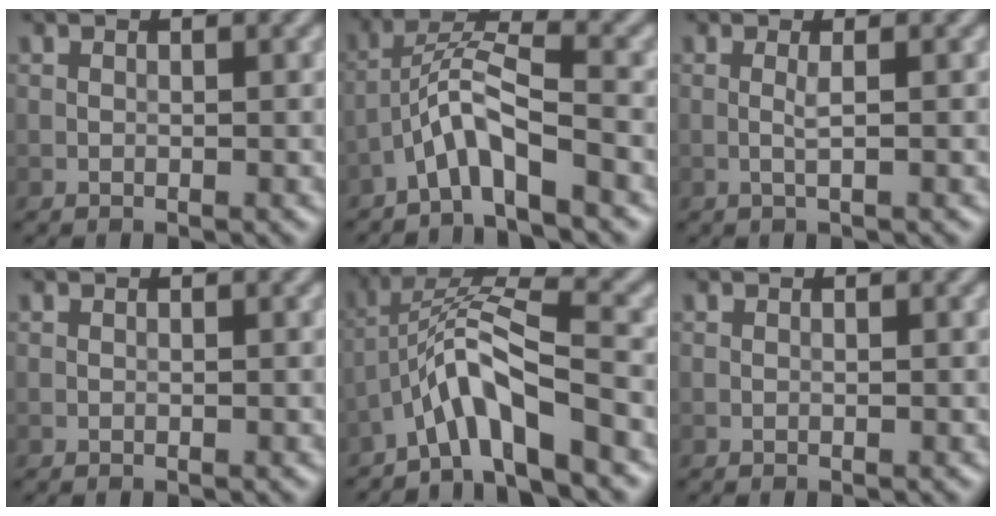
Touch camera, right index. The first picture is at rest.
{"total": 4.7, "force": [-3.0, 0.5, 3.6], "torque": [-0.070, 0.014, -0.062]}
{"total": 1.1, "force": [0.0, 0.1, 1.1], "torque": [-0.022, -0.001, -0.003]}
{"total": 0.0}
{"total": 6.2, "force": [-3.6, 1.0, 4.9], "torque": [-0.094, 0.017, -0.071]}
{"total": 0.0}